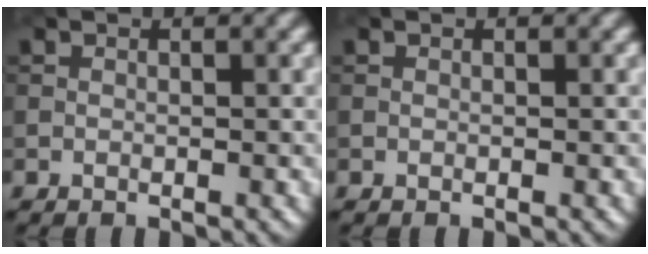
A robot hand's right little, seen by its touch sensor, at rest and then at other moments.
{"total": 0.0}